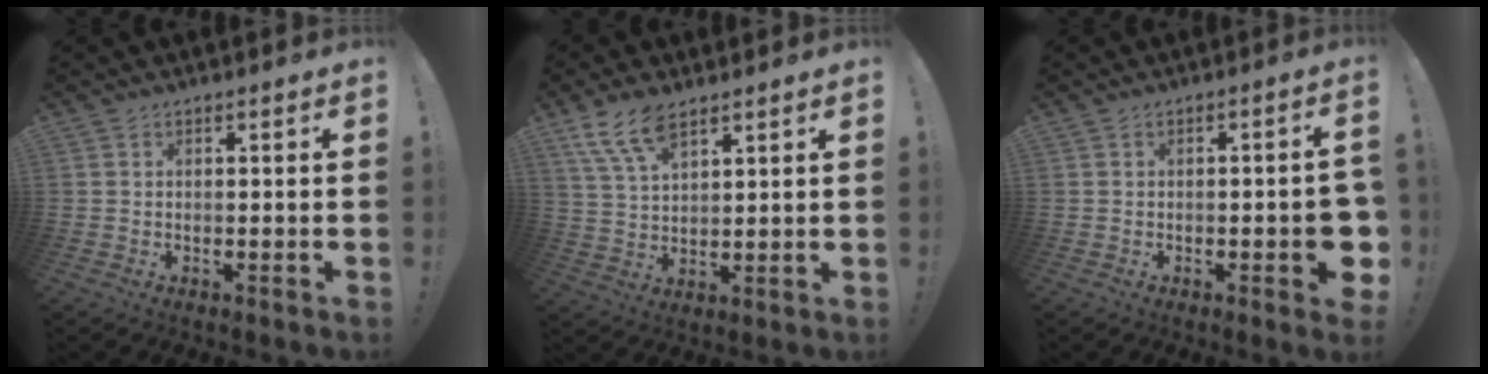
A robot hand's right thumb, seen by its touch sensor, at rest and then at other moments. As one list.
[{"total": 9.4, "force": [6.5, 3.8, 5.6], "torque": [-0.107, -0.023, 0.124]}, {"total": 6.1, "force": [-1.7, 1.6, 5.6], "torque": [-0.066, 0.002, -0.023]}]